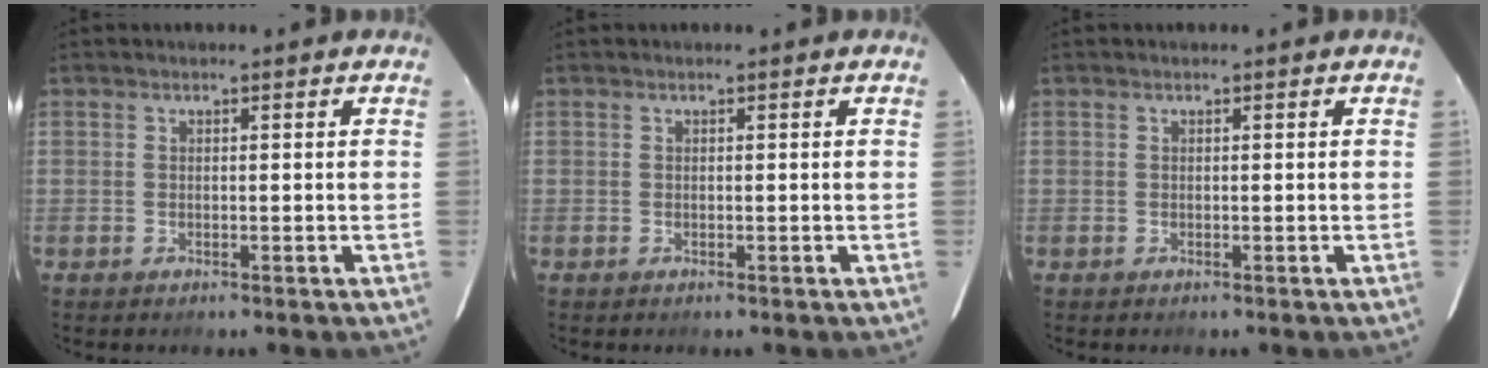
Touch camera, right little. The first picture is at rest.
{"total": 0.0}
{"total": 0.0}